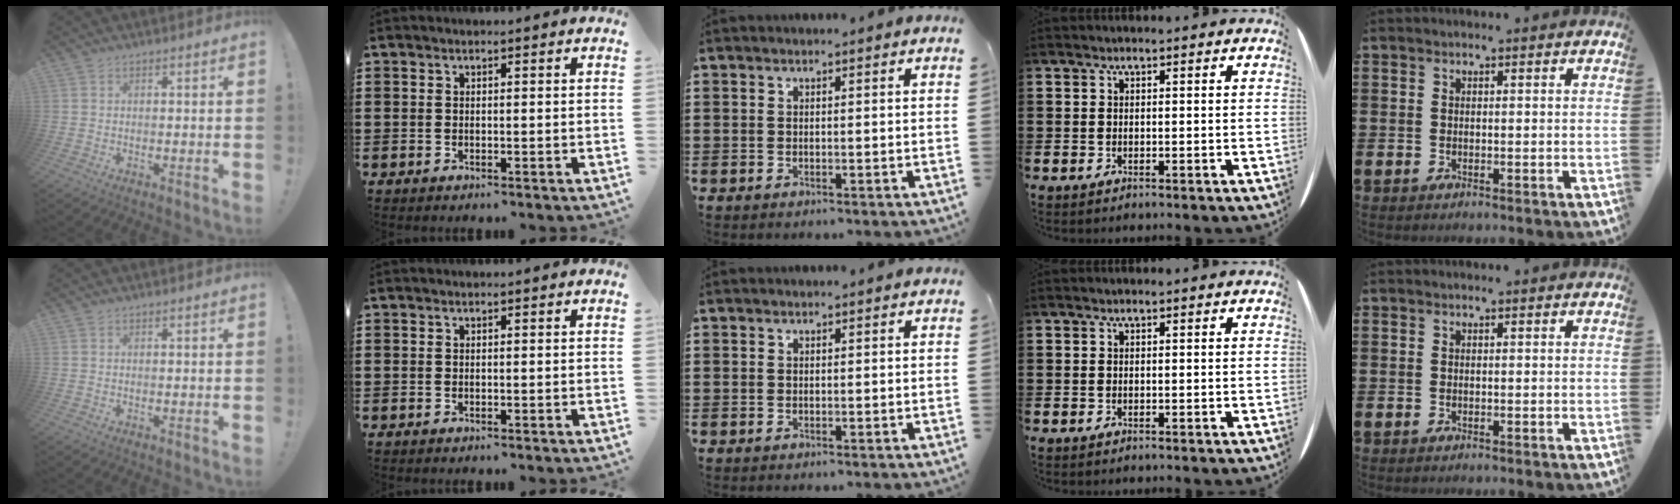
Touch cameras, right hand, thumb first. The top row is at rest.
{}